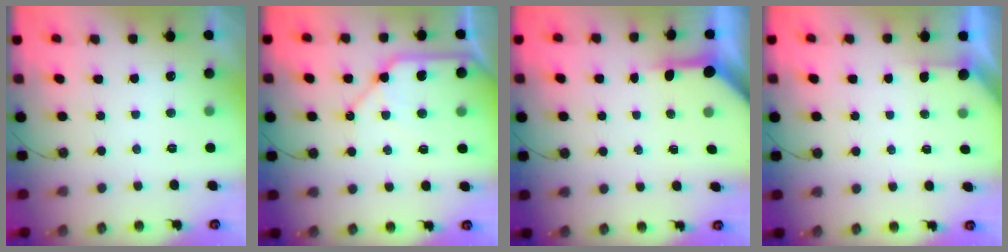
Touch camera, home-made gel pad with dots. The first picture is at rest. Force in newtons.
{"total": 10.4, "press": 10.4, "slide": 1.2}
{"total": 4.2, "press": 4.2, "slide": 0.4}
{"total": 2.0, "press": 2.0, "slide": 0.2}